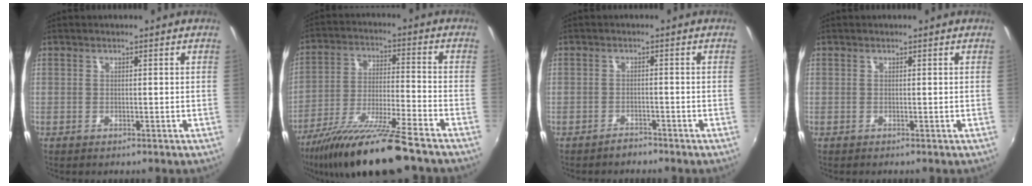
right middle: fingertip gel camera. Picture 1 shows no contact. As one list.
[{"total": 16.8, "force": [-13.4, 0.5, 10.1], "torque": [-0.199, -0.030, -0.234]}, {"total": 2.1, "force": [-1.9, 0.8, 0.2], "torque": [-0.010, 0.003, -0.031]}, {"total": 0.0}]